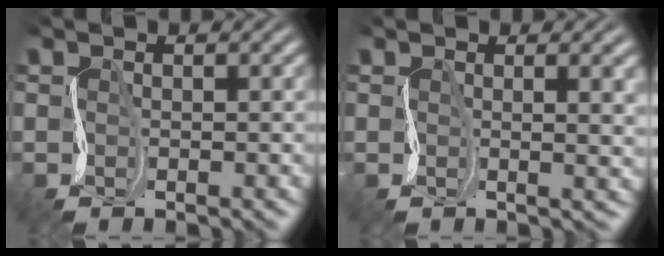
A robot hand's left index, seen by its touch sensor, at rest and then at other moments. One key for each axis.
{"total": 4.1, "fx": 0.9, "fy": 1.9, "fz": 3.6, "tx": -0.014, "ty": 0.007, "tz": 0.014}